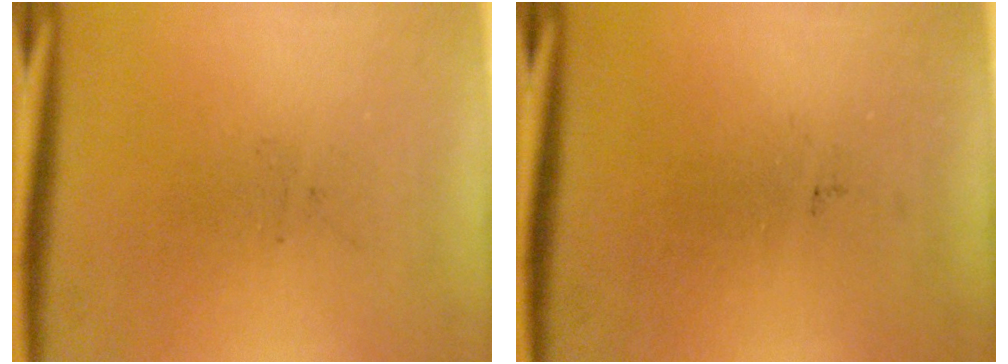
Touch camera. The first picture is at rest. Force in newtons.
{"total": 0.0}